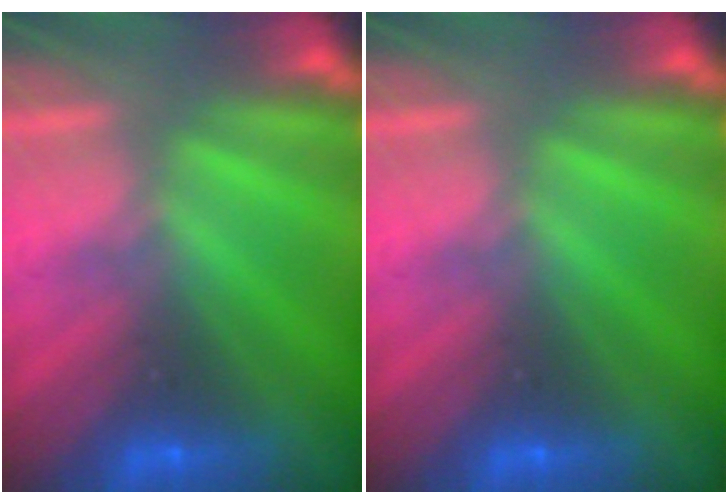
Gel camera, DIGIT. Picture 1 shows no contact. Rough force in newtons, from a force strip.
{"total": 0.0}